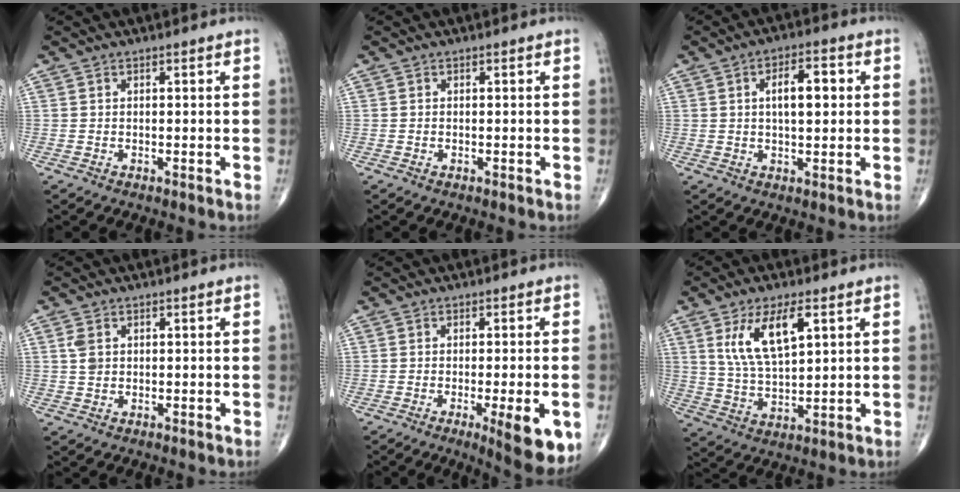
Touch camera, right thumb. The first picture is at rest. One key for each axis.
{"total": 0.0}
{"total": 7.4, "fx": 1.3, "fy": 3.3, "fz": 6.5, "tx": -0.092, "ty": 0.007, "tz": 0.018}
{"total": 2.3, "fx": 0.5, "fy": 1.7, "fz": 1.5, "tx": -0.029, "ty": 0.001, "tz": 0.014}
{"total": 10.1, "fx": -3.6, "fy": 2.2, "fz": 9.1, "tx": -0.114, "ty": -0.012, "tz": -0.044}
{"total": 11.0, "fx": 4.4, "fy": 4.4, "fz": 9.1, "tx": -0.166, "ty": -0.016, "tz": 0.092}